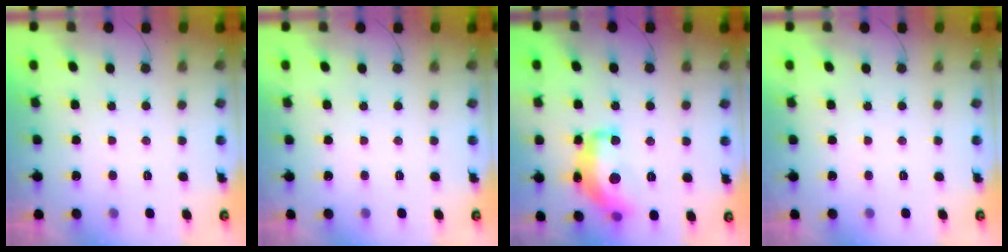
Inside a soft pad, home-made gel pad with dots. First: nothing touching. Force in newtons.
{"total": 0.0}
{"total": 16.6, "press": 16.6, "slide": 0.5}
{"total": 0.0}